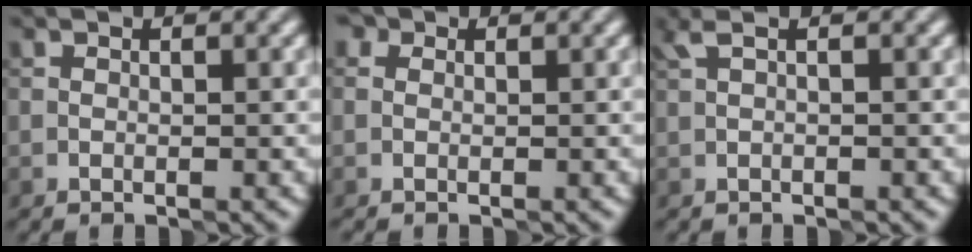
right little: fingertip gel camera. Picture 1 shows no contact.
{"total": 1.8, "force": [0.3, 1.6, 0.8], "torque": [-0.004, 0.009, -0.016]}
{"total": 0.7, "force": [0.3, 0.1, 0.6], "torque": [-0.014, 0.005, 0.008]}